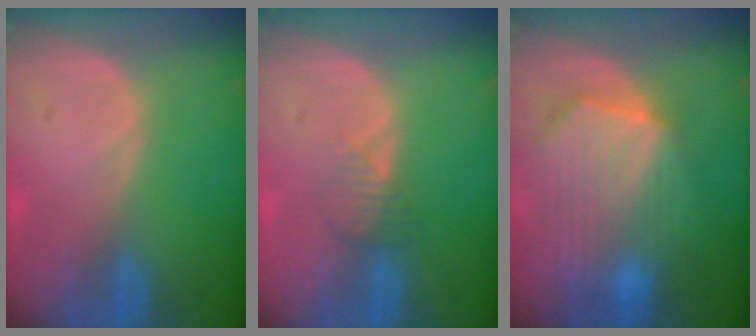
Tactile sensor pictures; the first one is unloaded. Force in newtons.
{"total": 2.1, "press": 2.1, "slide": 0.2}
{"total": 10.4, "press": 9.1, "slide": 5.1}